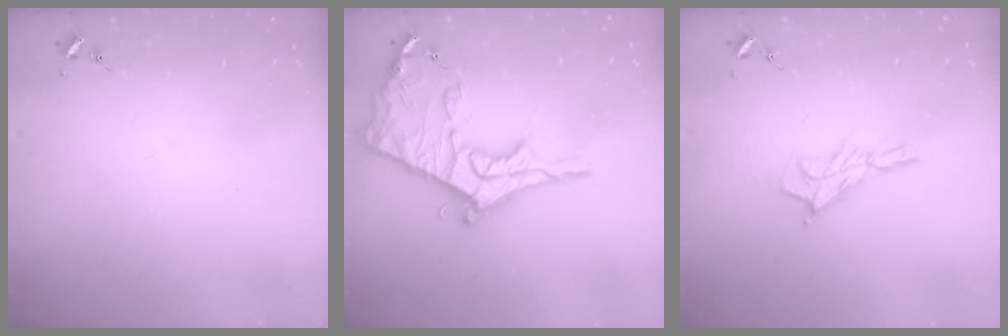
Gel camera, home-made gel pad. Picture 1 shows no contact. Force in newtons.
{"total": 21.0, "press": 20.9, "slide": 1.8}
{"total": 8.7, "press": 8.7, "slide": 0.5}